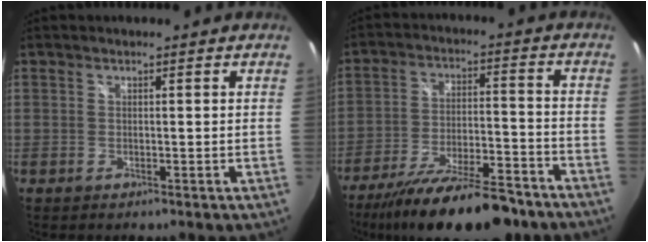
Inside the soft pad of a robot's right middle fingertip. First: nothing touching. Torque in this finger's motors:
{"motor_torque": [1.30, -0.84, 0.48, 0.18]}